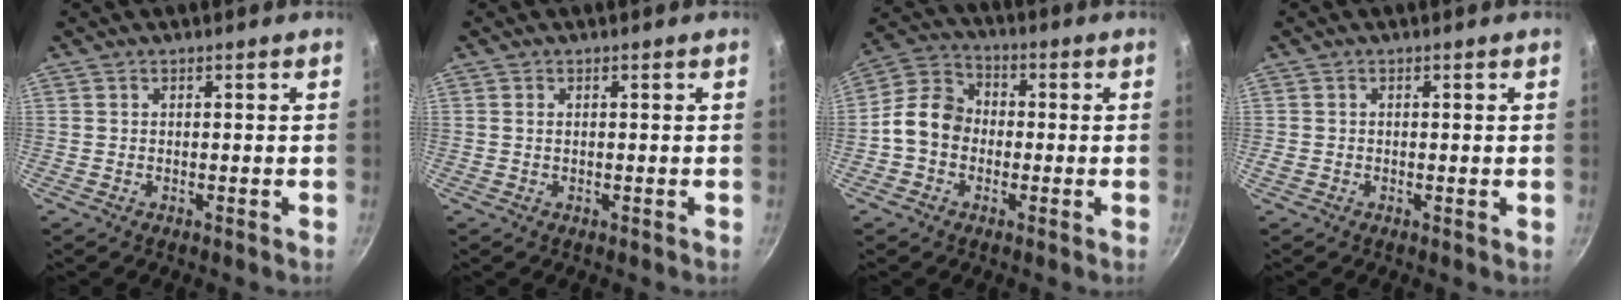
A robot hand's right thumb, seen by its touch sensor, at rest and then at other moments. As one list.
[{"total": 0.7, "force": [0.2, 0.3, 0.6], "torque": [-0.010, 0.000, 0.002]}, {"total": 9.6, "force": [-1.4, 7.8, 5.3], "torque": [-0.068, 0.030, -0.049]}, {"total": 0.8, "force": [-0.1, 0.6, 0.5], "torque": [-0.009, 0.001, -0.003]}]